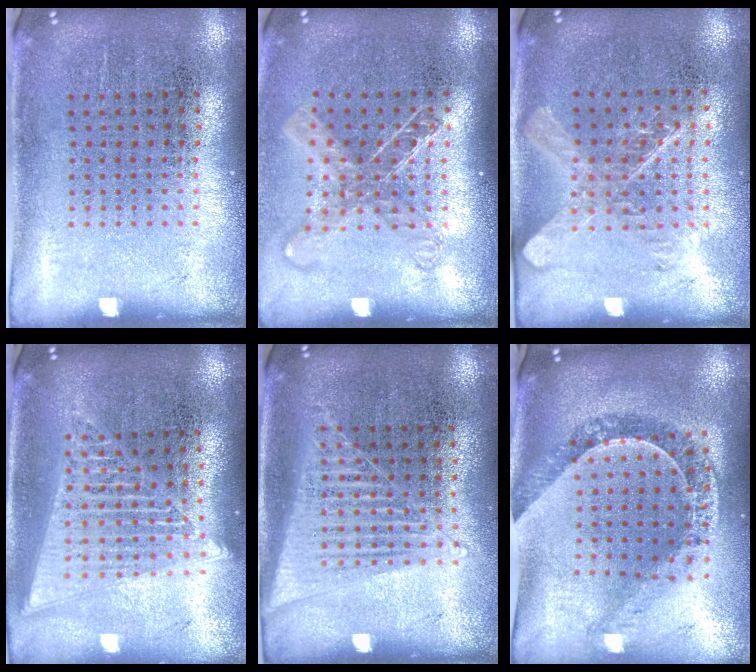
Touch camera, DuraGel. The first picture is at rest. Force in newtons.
{"total": 1.4, "press": 1.2, "slide": 0.8}
{"total": 1.5, "press": 1.3, "slide": 0.7}
{"total": 1.9, "press": 1.7, "slide": 1.0}
{"total": 1.4, "press": 1.3, "slide": 0.6}
{"total": 1.1, "press": 1.1, "slide": 0.3}